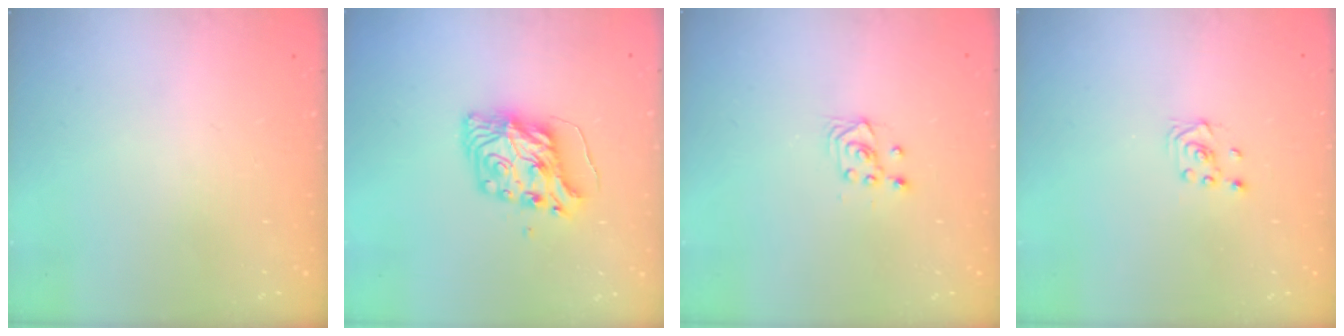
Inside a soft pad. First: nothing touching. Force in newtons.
{"total": 9.2, "press": 9.1, "slide": 1.3}
{"total": 3.4, "press": 3.0, "slide": 1.6}
{"total": 1.6, "press": 1.4, "slide": 0.9}